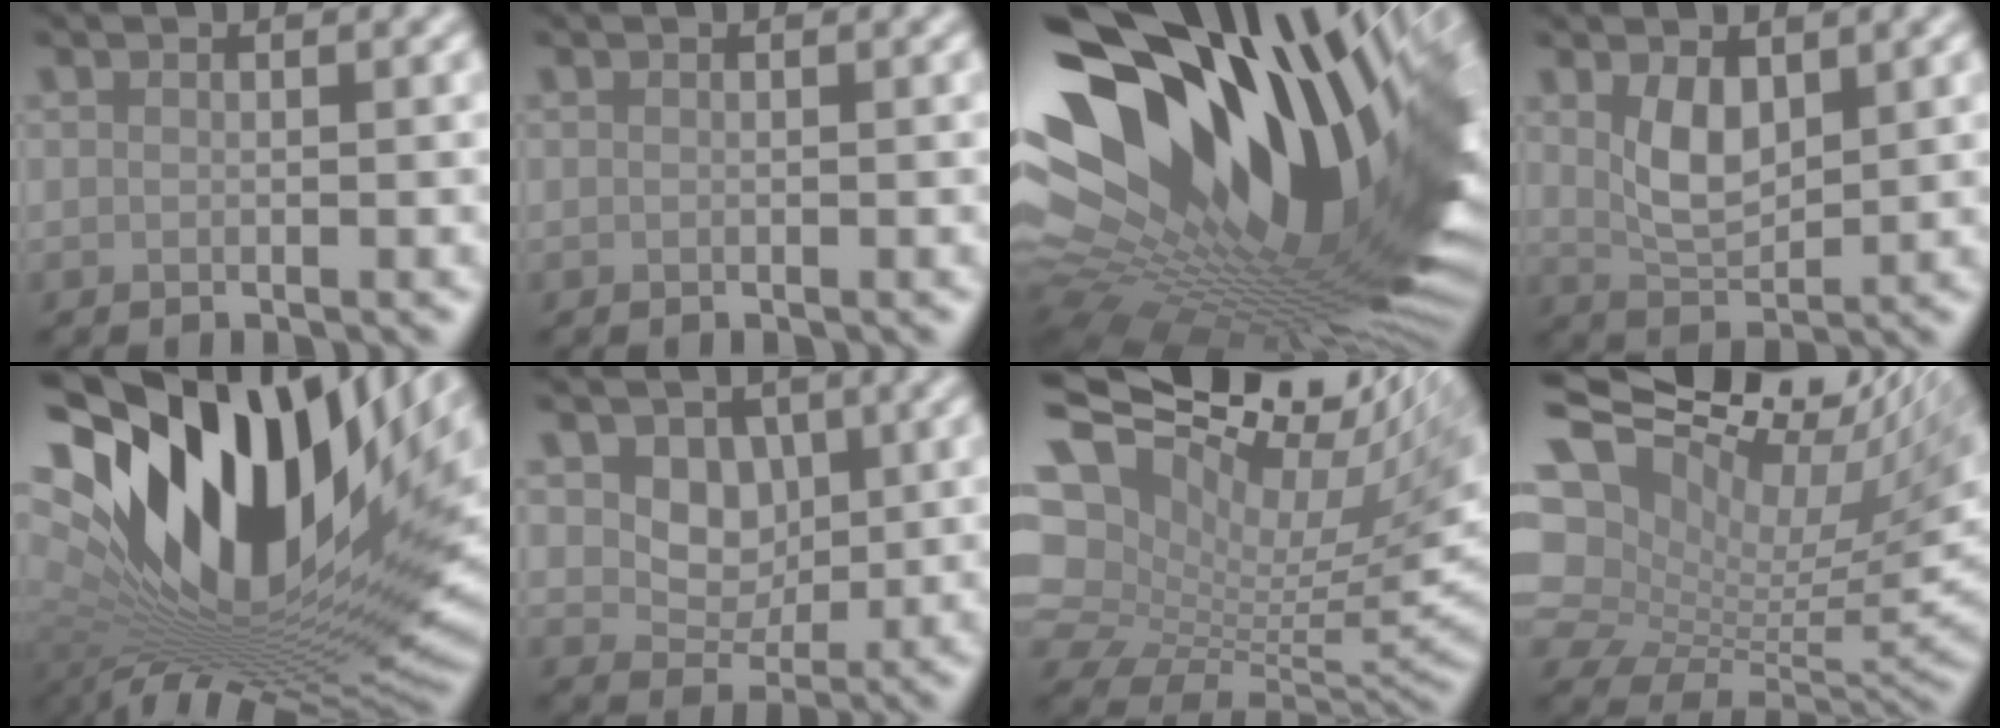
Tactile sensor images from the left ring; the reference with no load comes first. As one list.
[{"total": 0.0}, {"total": 20.8, "force": [6.3, 9.3, 17.6], "torque": [-0.310, -0.025, 0.135]}, {"total": 3.5, "force": [1.3, 1.8, 2.7], "torque": [-0.057, -0.005, 0.032]}, {"total": 19.2, "force": [5.7, 9.1, 15.9], "torque": [-0.274, 0.018, 0.098]}, {"total": 3.7, "force": [1.0, 2.9, 2.1], "torque": [-0.035, -0.006, 0.008]}, {"total": 16.8, "force": [6.9, 9.4, 12.2], "torque": [-0.225, 0.051, 0.164]}, {"total": 15.3, "force": [6.9, 7.9, 11.2], "torque": [-0.212, 0.055, 0.157]}]